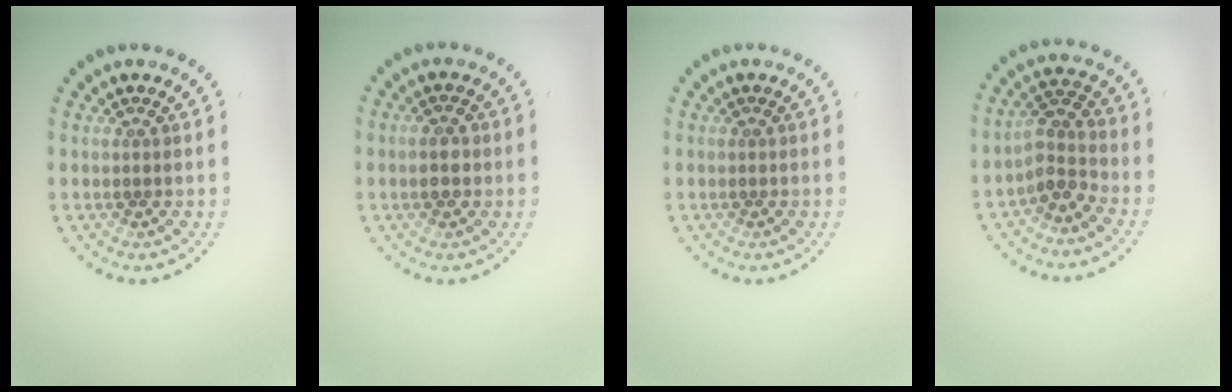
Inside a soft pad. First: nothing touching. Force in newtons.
{"total": 1.6, "press": 1.6, "slide": 0.0}
{"total": 0.0}
{"total": 2.6, "press": 2.0, "slide": 1.7}